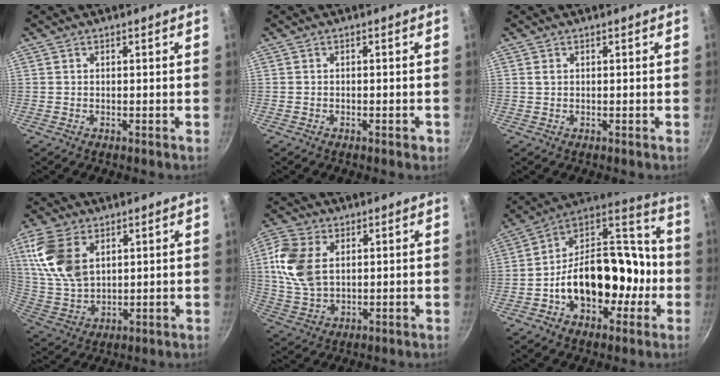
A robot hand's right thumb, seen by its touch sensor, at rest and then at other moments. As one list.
[{"total": 1.3, "force": [-0.7, 0.7, 0.8], "torque": [-0.012, 0.009, -0.005]}, {"total": 0.7, "force": [0.2, 0.5, 0.4], "torque": [-0.008, 0.001, 0.004]}, {"total": 13.4, "force": [4.9, 8.4, 9.2], "torque": [-0.173, -0.019, 0.105]}, {"total": 11.5, "force": [2.7, 7.6, 8.2], "torque": [-0.157, -0.005, 0.051]}, {"total": 23.1, "force": [-5.2, 15.5, 16.4], "torque": [-0.218, 0.072, -0.079]}]